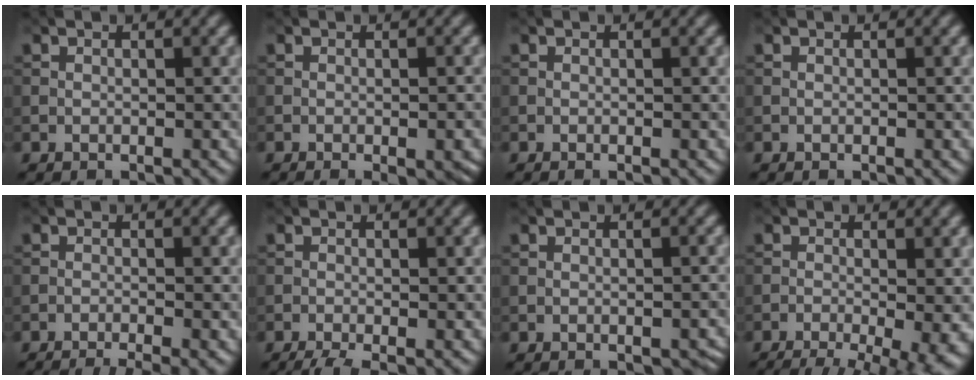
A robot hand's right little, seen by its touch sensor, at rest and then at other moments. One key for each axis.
{"total": 4.6, "fx": -1.9, "fy": 1.6, "fz": 3.9, "tx": -0.031, "ty": -0.010, "tz": -0.008}
{"total": 0.0}
{"total": 0.0}
{"total": 4.1, "fx": -2.8, "fy": 0.9, "fz": 2.9, "tx": -0.037, "ty": -0.002, "tz": -0.047}
{"total": 2.4, "fx": -1.7, "fy": 0.4, "fz": 1.6, "tx": -0.031, "ty": -0.006, "tz": -0.037}
{"total": 1.7, "fx": -1.0, "fy": 0.6, "fz": 1.2, "tx": -0.012, "ty": -0.001, "tz": -0.005}
{"total": 10.9, "fx": -6.1, "fy": 3.7, "fz": 8.2, "tx": -0.104, "ty": -0.020, "tz": -0.074}